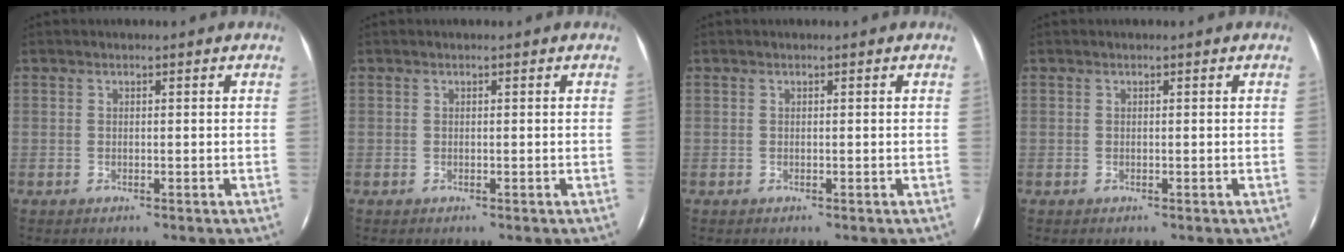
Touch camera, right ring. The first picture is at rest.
{"total": 0.0}
{"total": 0.0}
{"total": 0.0}